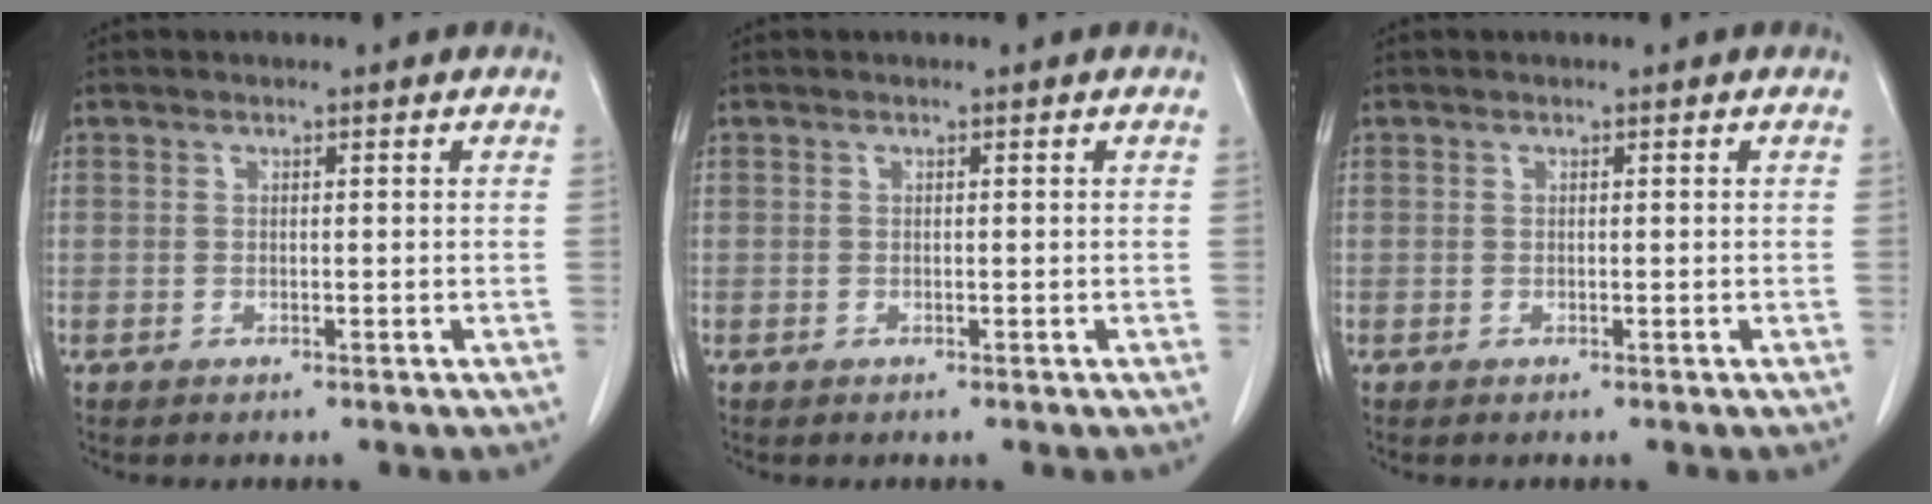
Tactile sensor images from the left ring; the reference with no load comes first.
{"total": 0.0}
{"total": 0.0}